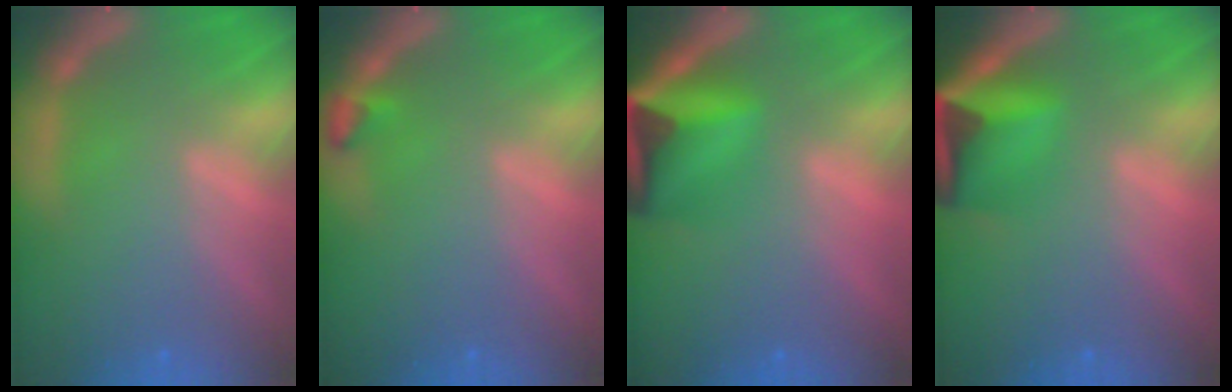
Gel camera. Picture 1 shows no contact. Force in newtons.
{"total": 0.9}
{"total": 9.0}
{"total": 7.4}